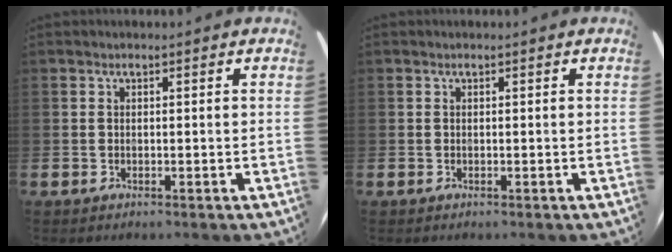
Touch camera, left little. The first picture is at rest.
{"total": 0.0}